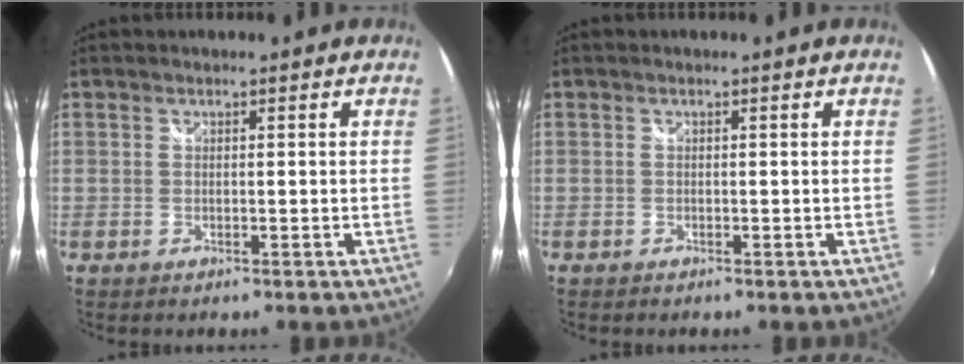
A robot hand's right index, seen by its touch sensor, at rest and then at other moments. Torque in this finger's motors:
{"motor_torque": [0.08, 0.18, -0.09, -0.02]}